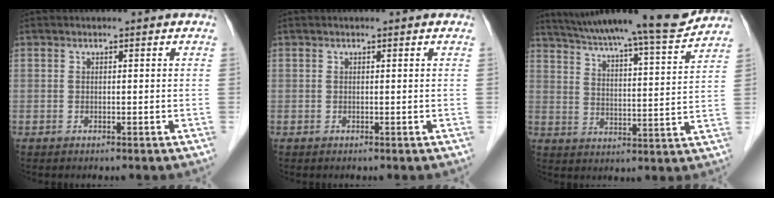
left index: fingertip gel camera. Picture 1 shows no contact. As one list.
[{"total": 0.0}, {"total": 16.2, "force": [14.8, -0.3, 6.6], "torque": [-0.103, -0.020, 0.212]}]